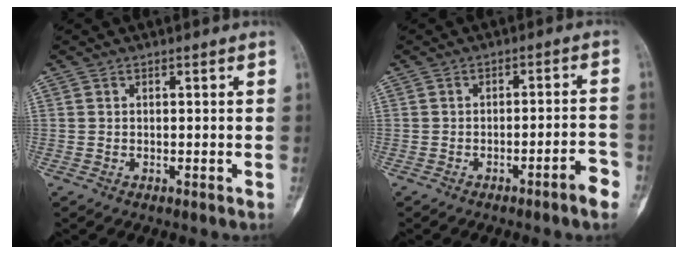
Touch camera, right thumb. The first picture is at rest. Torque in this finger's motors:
{"motor_torque": [0.00, 0.13, -0.24, 0.09, -0.08]}